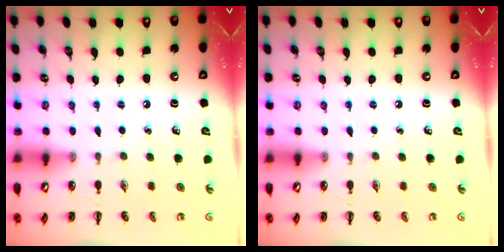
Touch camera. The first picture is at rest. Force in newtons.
{"total": 0.0}